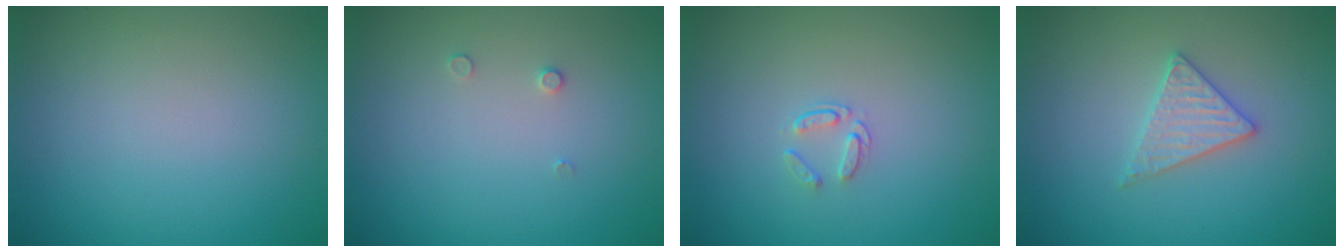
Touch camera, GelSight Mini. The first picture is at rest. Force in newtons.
{"total": 0.6, "press": 0.6, "slide": 0.2}
{"total": 1.1, "press": 0.7, "slide": 0.9}
{"total": 2.6, "press": 2.6, "slide": 0.3}